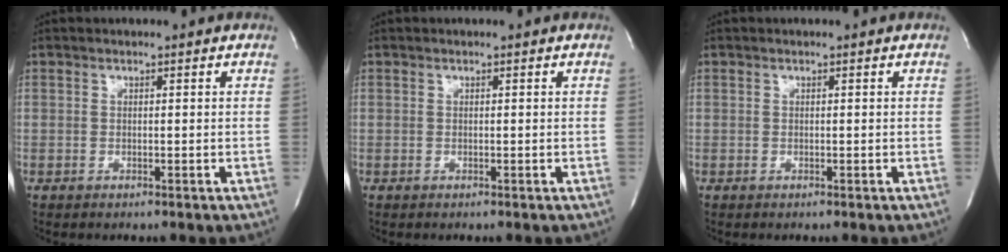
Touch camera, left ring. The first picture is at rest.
{"total": 0.0}
{"total": 0.0}